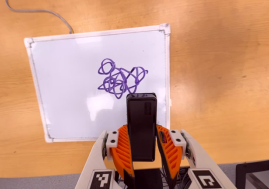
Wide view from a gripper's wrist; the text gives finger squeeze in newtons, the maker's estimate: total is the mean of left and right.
{"total": 4.8, "left": 3.5, "right": 6.0}